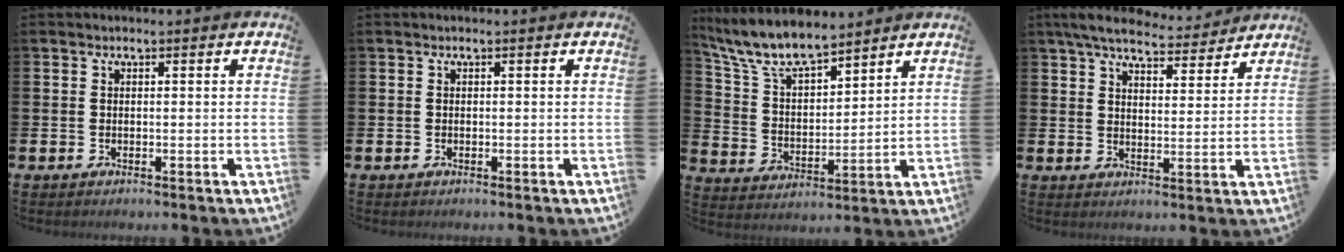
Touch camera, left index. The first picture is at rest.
{"total": 0.0}
{"total": 7.7, "force": [7.2, 1.6, 2.1], "torque": [-0.076, -0.037, 0.130]}
{"total": 6.4, "force": [6.0, 1.5, 1.8], "torque": [-0.046, -0.036, 0.104]}